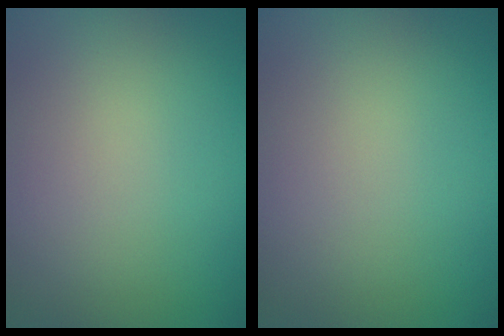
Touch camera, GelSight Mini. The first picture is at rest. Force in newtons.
{"total": 0.0}